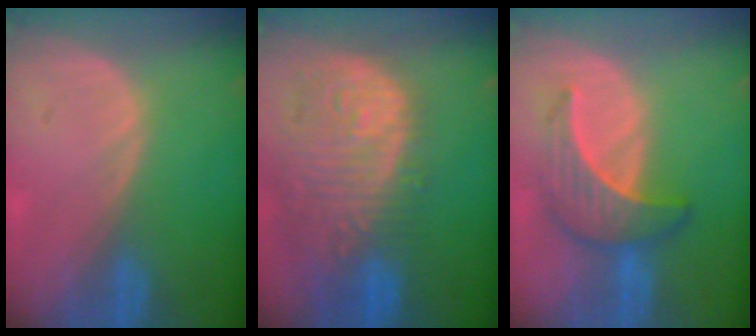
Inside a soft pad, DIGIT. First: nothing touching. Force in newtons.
{"total": 13.7, "press": 11.4, "slide": 7.6}
{"total": 6.5, "press": 6.4, "slide": 1.1}